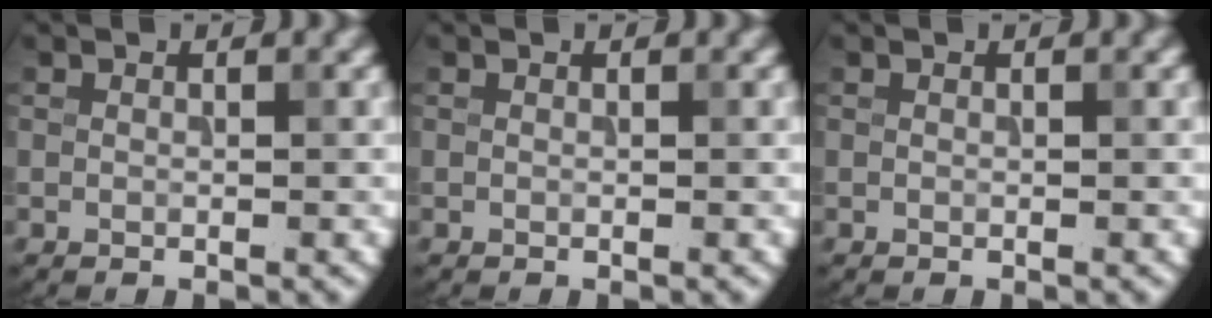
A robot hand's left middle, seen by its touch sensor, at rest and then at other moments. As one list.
[{"total": 0.0}, {"total": 0.0}]